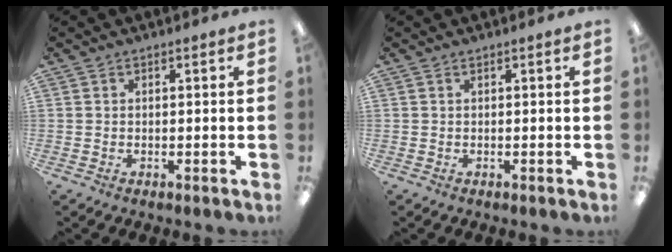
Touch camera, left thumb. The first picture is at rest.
{"total": 0.0}